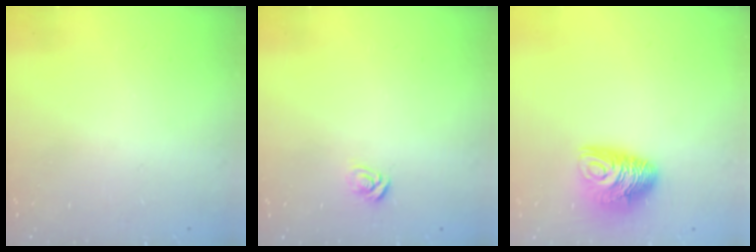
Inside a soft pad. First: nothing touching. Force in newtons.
{"total": 4.2, "press": 4.2, "slide": 0.3}
{"total": 10.2, "press": 10.2, "slide": 0.6}